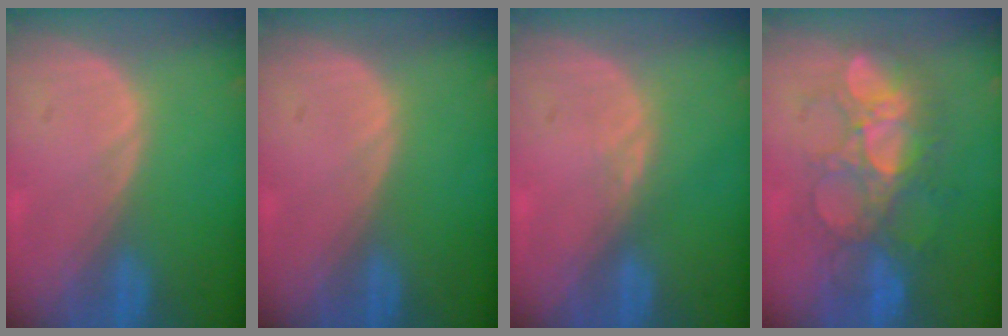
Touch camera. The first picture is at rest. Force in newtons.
{"total": 0.0}
{"total": 1.1, "press": 1.0, "slide": 0.5}
{"total": 9.1, "press": 8.9, "slide": 1.9}